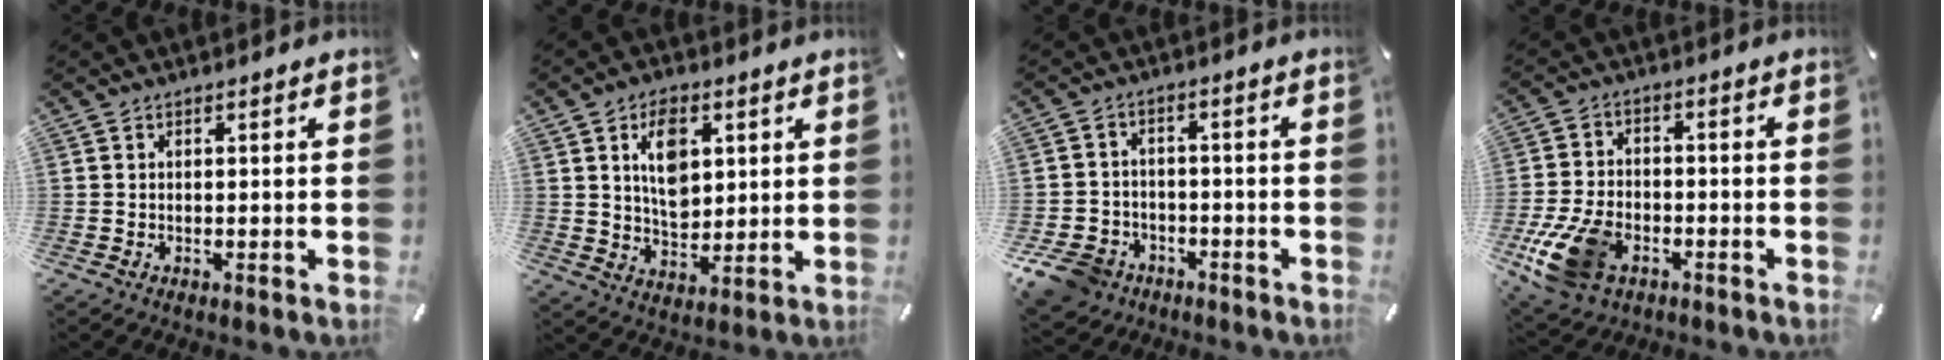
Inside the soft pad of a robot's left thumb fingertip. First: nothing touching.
{"total": 9.7, "force": [3.1, 6.5, 6.6], "torque": [-0.099, 0.001, 0.054]}
{"total": 8.1, "force": [-4.9, 5.9, 2.6], "torque": [-0.063, 0.037, -0.093]}
{"total": 12.7, "force": [-5.7, 8.0, 8.0], "torque": [-0.169, 0.022, -0.101]}